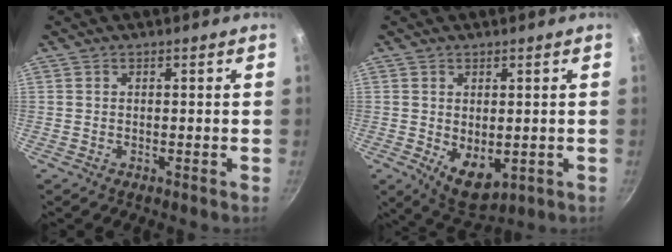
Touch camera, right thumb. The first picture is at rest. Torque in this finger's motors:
{"motor_torque": [-0.20, 0.63, 0.05, -0.02, 0.02]}